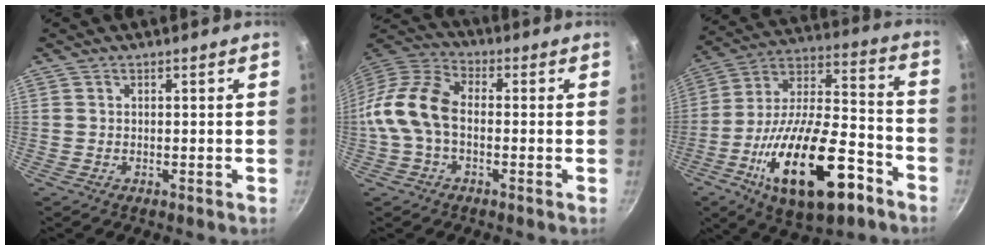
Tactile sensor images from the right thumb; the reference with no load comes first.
{"total": 12.8, "force": [-1.6, 8.1, 9.8], "torque": [-0.182, 0.040, -0.051]}
{"total": 26.6, "force": [-11.9, 11.3, 21.0], "torque": [-0.333, 0.048, -0.193]}